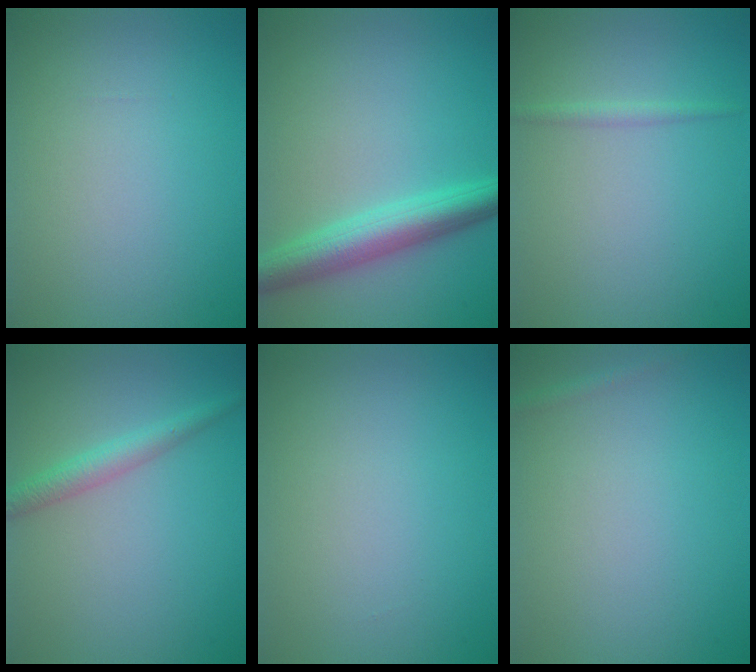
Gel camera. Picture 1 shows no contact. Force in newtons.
{"total": 5.1, "press": 5.1, "slide": 0.0}
{"total": 1.0, "press": 1.0, "slide": 0.0}
{"total": 2.2, "press": 2.2, "slide": 0.2}
{"total": 0.0}
{"total": 0.7, "press": 0.7, "slide": 0.0}